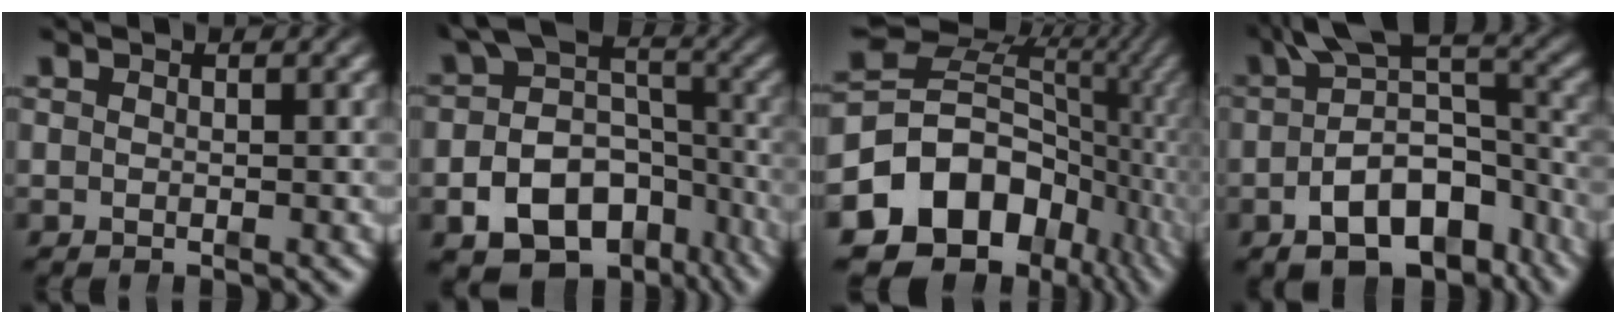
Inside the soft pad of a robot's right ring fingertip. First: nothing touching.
{"total": 13.4, "force": [-5.9, 10.4, 6.0], "torque": [-0.107, -0.042, -0.089]}
{"total": 23.9, "force": [-4.7, 19.2, 13.4], "torque": [-0.254, -0.047, -0.077]}
{"total": 10.0, "force": [-3.8, 6.1, 7.0], "torque": [-0.115, -0.026, -0.050]}